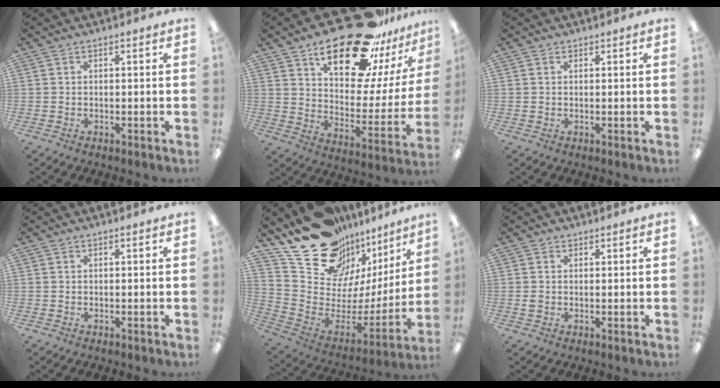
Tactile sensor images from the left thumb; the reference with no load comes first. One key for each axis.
{"total": 26.3, "fx": 17.6, "fy": 11.4, "fz": 15.8, "tx": -0.224, "ty": -0.108, "tz": 0.294}
{"total": 0.6, "fx": 0.4, "fy": 0.4, "fz": -0.1, "tx": 0.002, "ty": 0.002, "tz": 0.008}
{"total": 0.0}
{"total": 20.3, "fx": 15.2, "fy": 11.5, "fz": 6.8, "tx": -0.102, "ty": -0.126, "tz": 0.290}
{"total": 1.1, "fx": 0.3, "fy": 1.0, "fz": 0.3, "tx": -0.006, "ty": 0.004, "tz": 0.005}